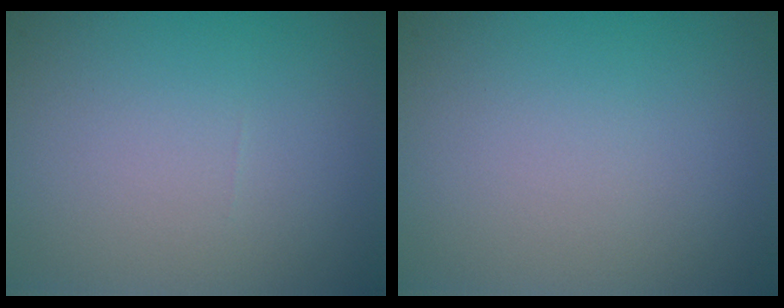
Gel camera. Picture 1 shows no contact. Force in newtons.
{"total": 0.0}